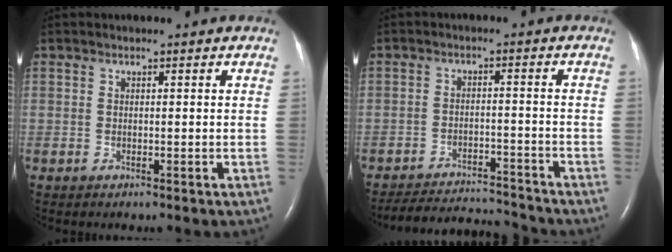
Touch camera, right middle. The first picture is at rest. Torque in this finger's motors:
{"motor_torque": [0.10, -0.26, -0.03, 0.02]}